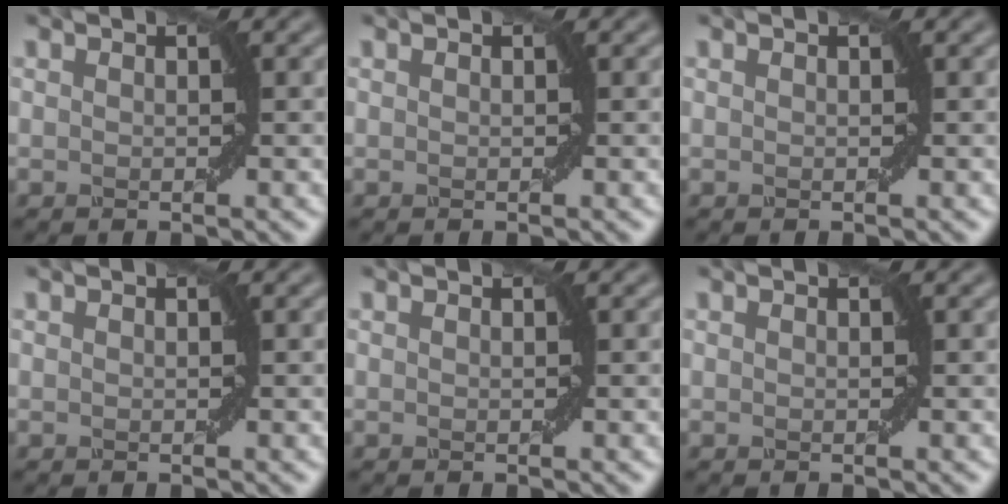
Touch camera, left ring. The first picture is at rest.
{"total": 0.0}
{"total": 0.0}
{"total": 0.0}
{"total": 0.0}
{"total": 0.0}